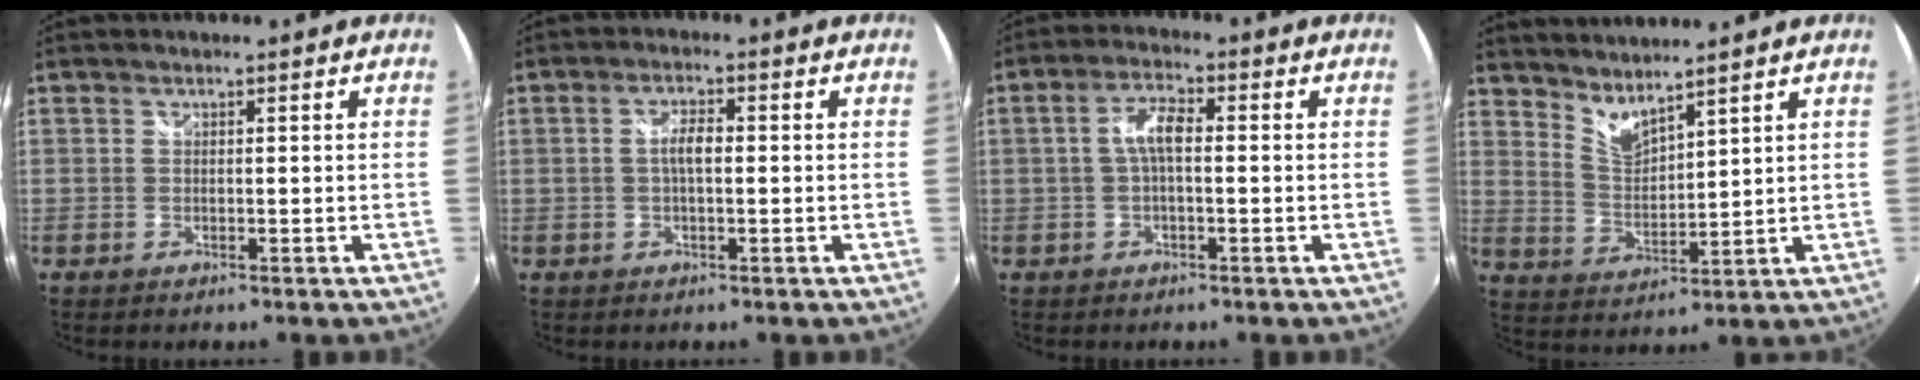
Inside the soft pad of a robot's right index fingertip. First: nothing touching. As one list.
[{"total": 3.1, "force": [-0.1, 1.1, 2.9], "torque": [-0.056, 0.006, -0.003]}, {"total": 4.6, "force": [-0.2, 1.6, 4.3], "torque": [-0.087, 0.013, -0.005]}, {"total": 6.2, "force": [5.5, 0.9, 2.5], "torque": [-0.044, -0.008, 0.107]}]